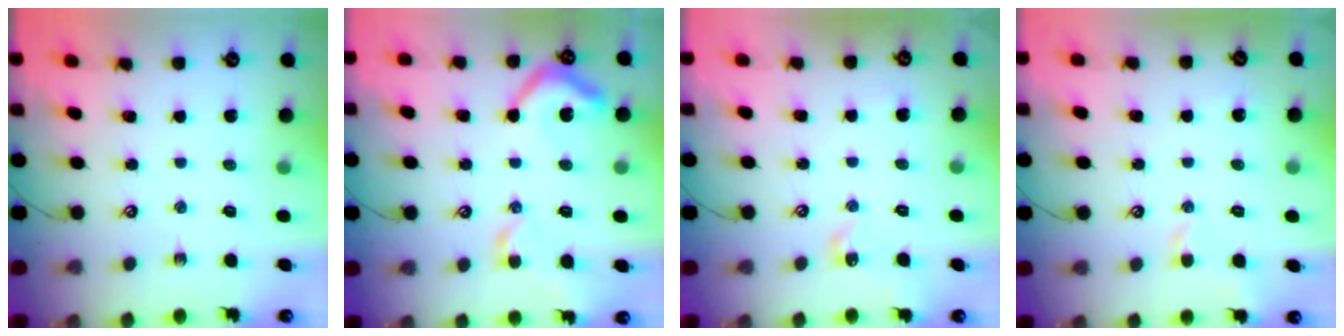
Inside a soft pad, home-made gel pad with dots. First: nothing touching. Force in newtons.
{"total": 9.4, "press": 9.3, "slide": 1.2}
{"total": 3.8, "press": 3.7, "slide": 0.7}
{"total": 0.7, "press": 0.7, "slide": 0.2}